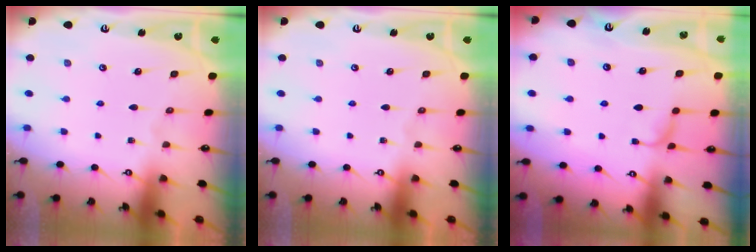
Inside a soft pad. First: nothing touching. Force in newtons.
{"total": 0.0}
{"total": 2.0, "press": 1.9, "slide": 0.4}